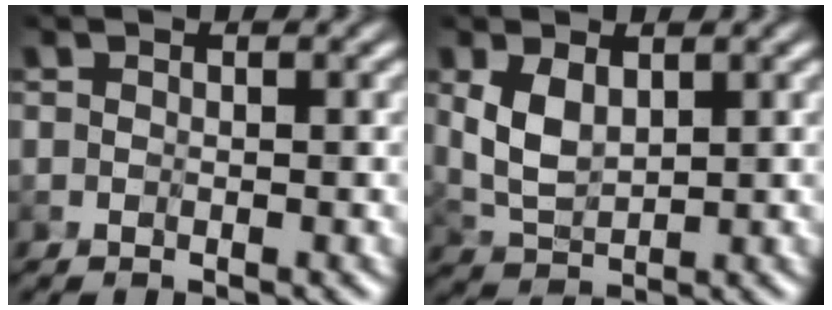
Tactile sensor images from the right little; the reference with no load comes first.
{"total": 3.7, "force": [1.0, 2.1, 2.8], "torque": [-0.071, -0.003, 0.027]}